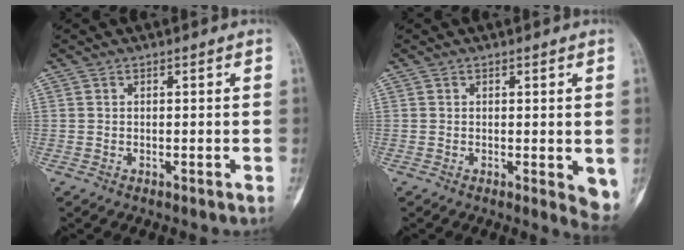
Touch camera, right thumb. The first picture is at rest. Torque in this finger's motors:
{"motor_torque": [1.08, 0.63, 0.69, -0.12, 0.08]}